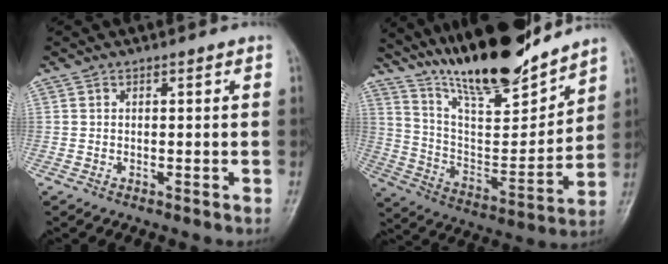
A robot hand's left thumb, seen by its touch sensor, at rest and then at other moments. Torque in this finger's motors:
{"motor_torque": [0.41, 0.10, 1.39, -1.38, 0.39]}